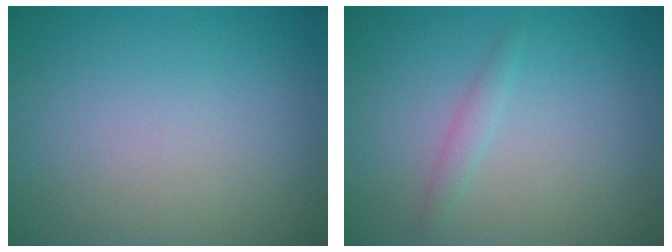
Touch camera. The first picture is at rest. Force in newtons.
{"total": 1.1, "press": 1.1, "slide": 0.1}